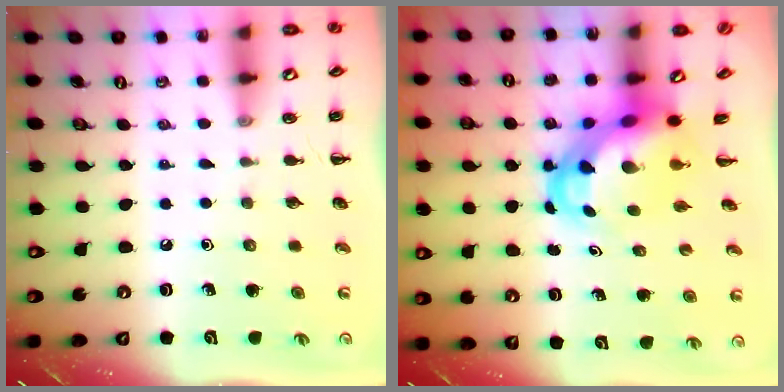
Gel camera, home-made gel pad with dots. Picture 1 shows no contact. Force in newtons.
{"total": 6.3, "press": 6.1, "slide": 1.9}